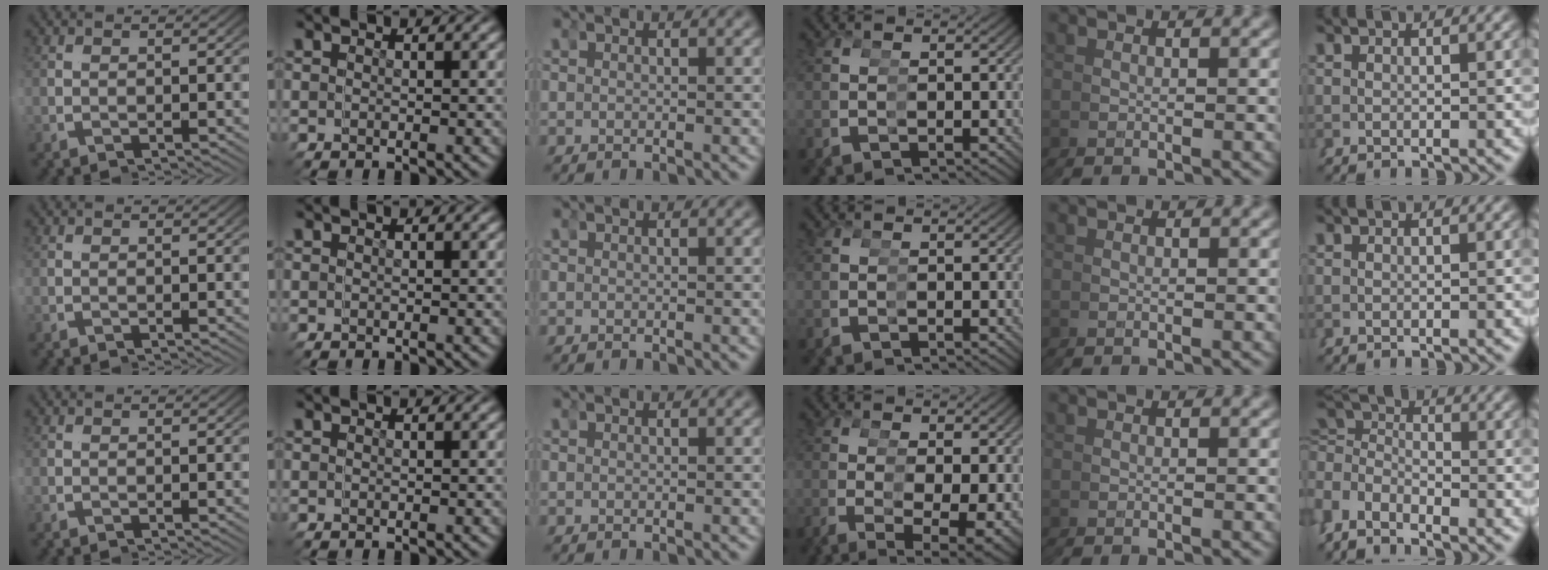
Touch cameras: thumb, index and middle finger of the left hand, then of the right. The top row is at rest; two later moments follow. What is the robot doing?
{"motion": "grasp_and_lifting", "object": "hoodie"}